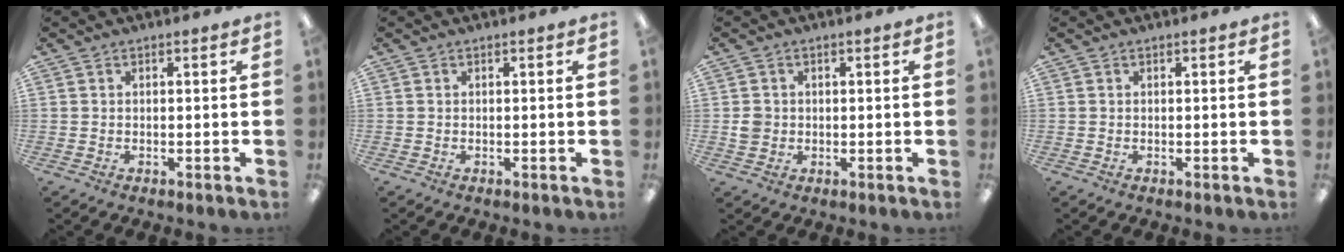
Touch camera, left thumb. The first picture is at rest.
{"total": 0.0}
{"total": 2.9, "force": [0.0, 2.8, 0.9], "torque": [-0.009, 0.002, -0.003]}
{"total": 0.0}